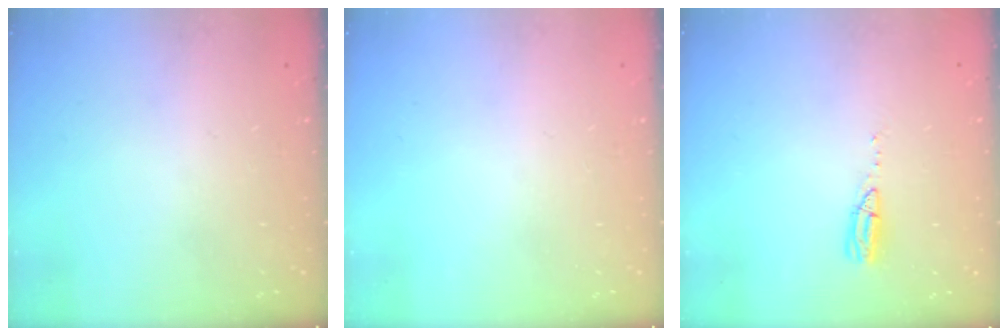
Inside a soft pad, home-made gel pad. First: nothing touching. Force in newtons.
{"total": 0.0}
{"total": 5.6, "press": 5.1, "slide": 2.3}